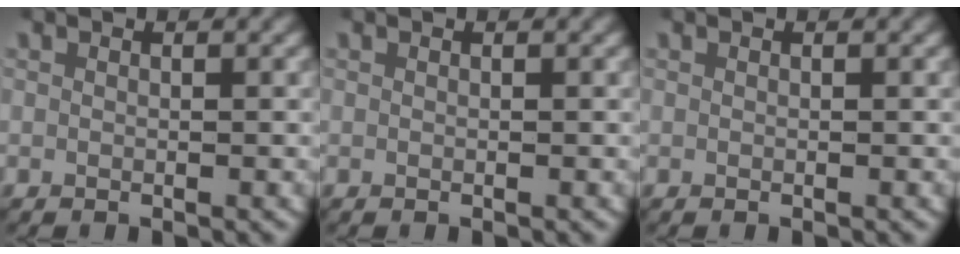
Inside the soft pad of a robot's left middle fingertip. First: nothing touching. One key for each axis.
{"total": 0.0}
{"total": 0.0}